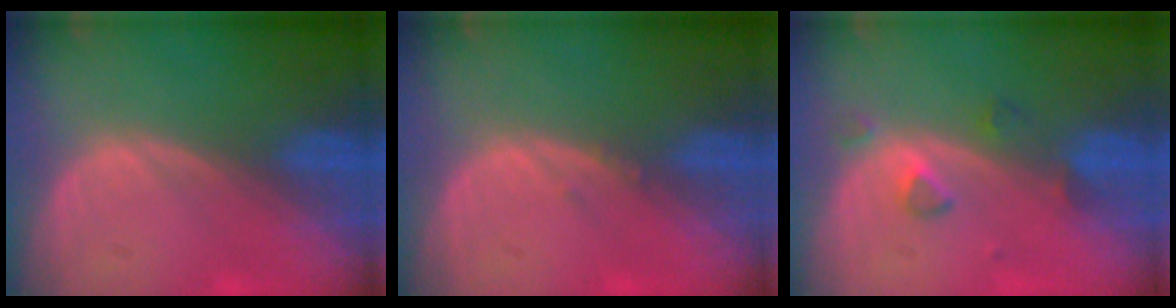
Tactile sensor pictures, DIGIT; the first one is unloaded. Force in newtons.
{"total": 0.6, "press": 0.6, "slide": 0.3}
{"total": 3.0, "press": 2.8, "slide": 0.9}